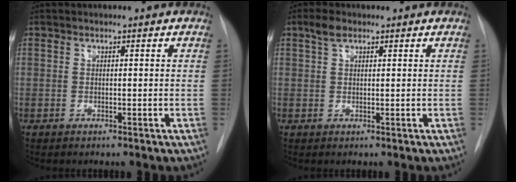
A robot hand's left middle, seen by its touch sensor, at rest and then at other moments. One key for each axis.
{"total": 2.1, "fx": 1.4, "fy": 1.0, "fz": 1.2, "tx": -0.028, "ty": 0.010, "tz": 0.028}